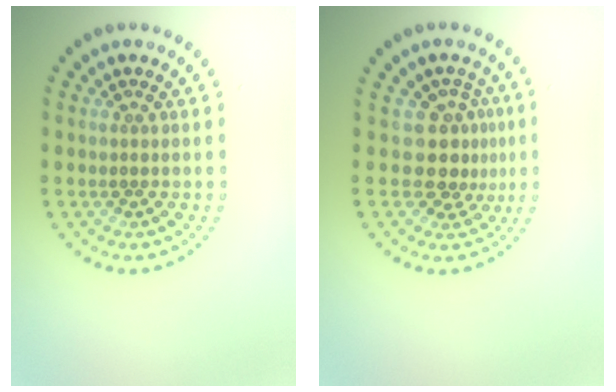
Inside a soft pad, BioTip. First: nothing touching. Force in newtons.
{"total": 3.1, "press": 2.3, "slide": 2.1}